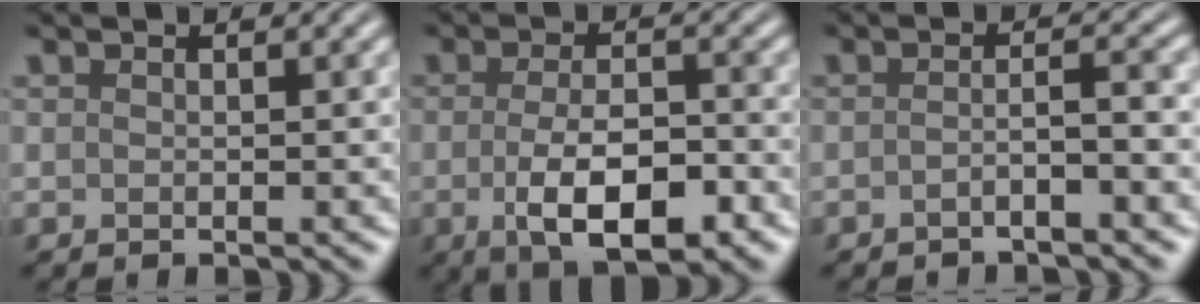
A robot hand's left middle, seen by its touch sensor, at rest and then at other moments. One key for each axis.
{"total": 6.8, "fx": -2.2, "fy": 2.7, "fz": 5.9, "tx": -0.106, "ty": -0.009, "tz": -0.034}
{"total": 2.2, "fx": -1.0, "fy": 0.5, "fz": 1.9, "tx": -0.026, "ty": 0.006, "tz": -0.027}